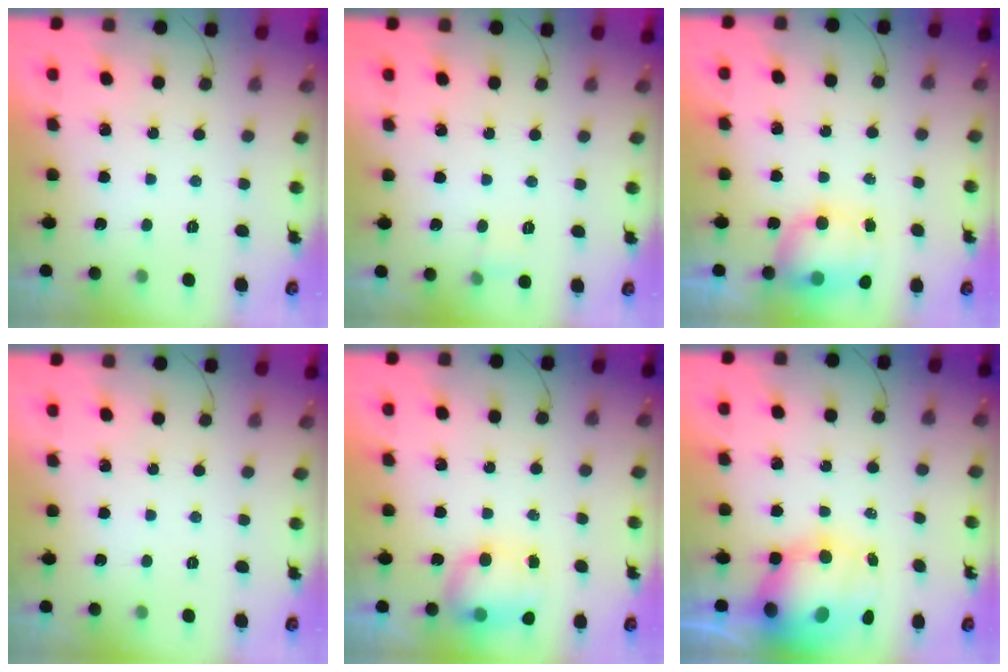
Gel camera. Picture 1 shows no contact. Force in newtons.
{"total": 3.5, "press": 3.4, "slide": 0.9}
{"total": 11.7, "press": 8.8, "slide": 7.7}
{"total": 0.0}
{"total": 9.1, "press": 8.3, "slide": 3.7}
{"total": 13.1, "press": 12.7, "slide": 3.1}